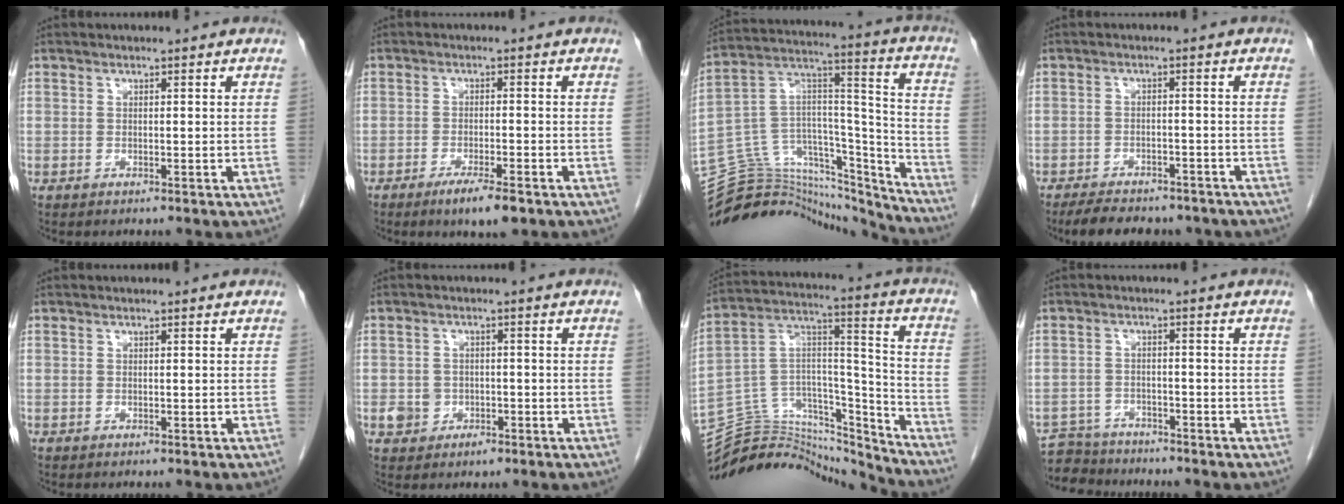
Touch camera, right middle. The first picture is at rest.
{"total": 5.2, "force": [-3.3, 0.6, 3.9], "torque": [-0.070, -0.011, -0.051]}
{"total": 26.2, "force": [-24.8, 6.6, 5.4], "torque": [-0.107, 0.050, -0.381]}
{"total": 10.8, "force": [-9.1, 3.9, 4.4], "torque": [-0.069, 0.001, -0.118]}
{"total": 0.0}
{"total": 3.2, "force": [-1.1, 2.8, 1.1], "torque": [-0.011, 0.008, -0.009]}
{"total": 20.9, "force": [-20.2, 4.6, 2.9], "torque": [-0.057, 0.065, -0.323]}
{"total": 6.0, "force": [-5.7, 1.8, -0.2], "torque": [0.009, -0.002, -0.098]}